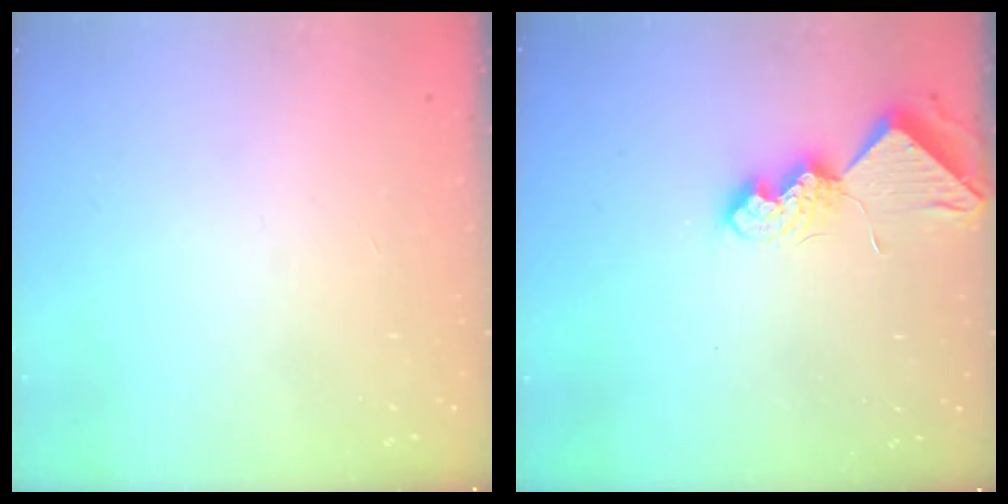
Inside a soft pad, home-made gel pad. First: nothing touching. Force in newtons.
{"total": 10.0, "press": 9.9, "slide": 1.0}